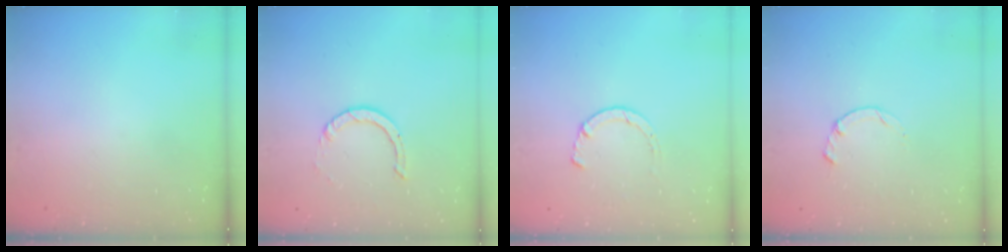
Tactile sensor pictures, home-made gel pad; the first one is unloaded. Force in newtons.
{"total": 2.2, "press": 2.2, "slide": 0.2}
{"total": 1.5, "press": 1.5, "slide": 0.3}
{"total": 0.5, "press": 0.4, "slide": 0.3}